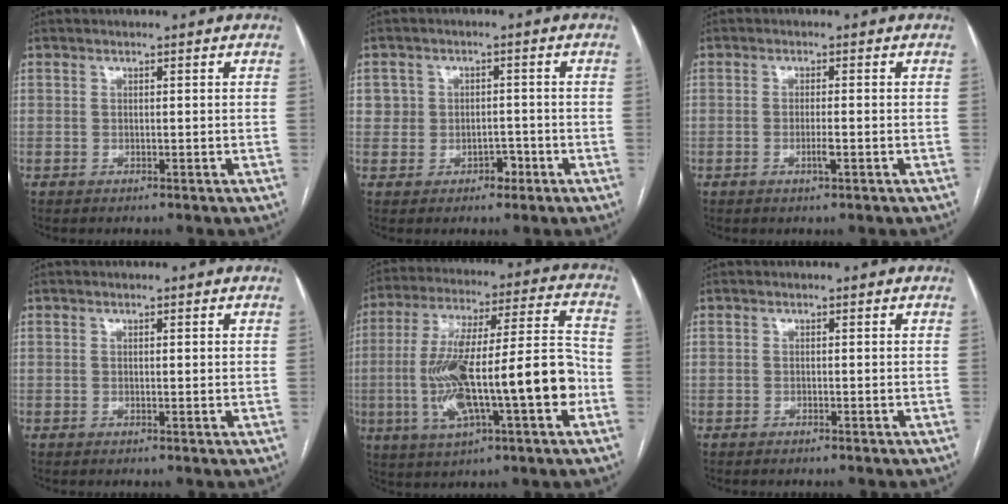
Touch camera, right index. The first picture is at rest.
{"total": 3.7, "force": [-0.7, 3.4, 1.1], "torque": [0.001, 0.012, -0.007]}
{"total": 2.0, "force": [-0.7, 0.1, 1.8], "torque": [-0.036, -0.003, -0.012]}
{"total": 0.7, "force": [0.2, 0.1, 0.7], "torque": [-0.013, 0.000, 0.002]}
{"total": 21.3, "force": [-4.6, 3.6, 20.5], "torque": [-0.364, 0.020, -0.066]}
{"total": 0.0}